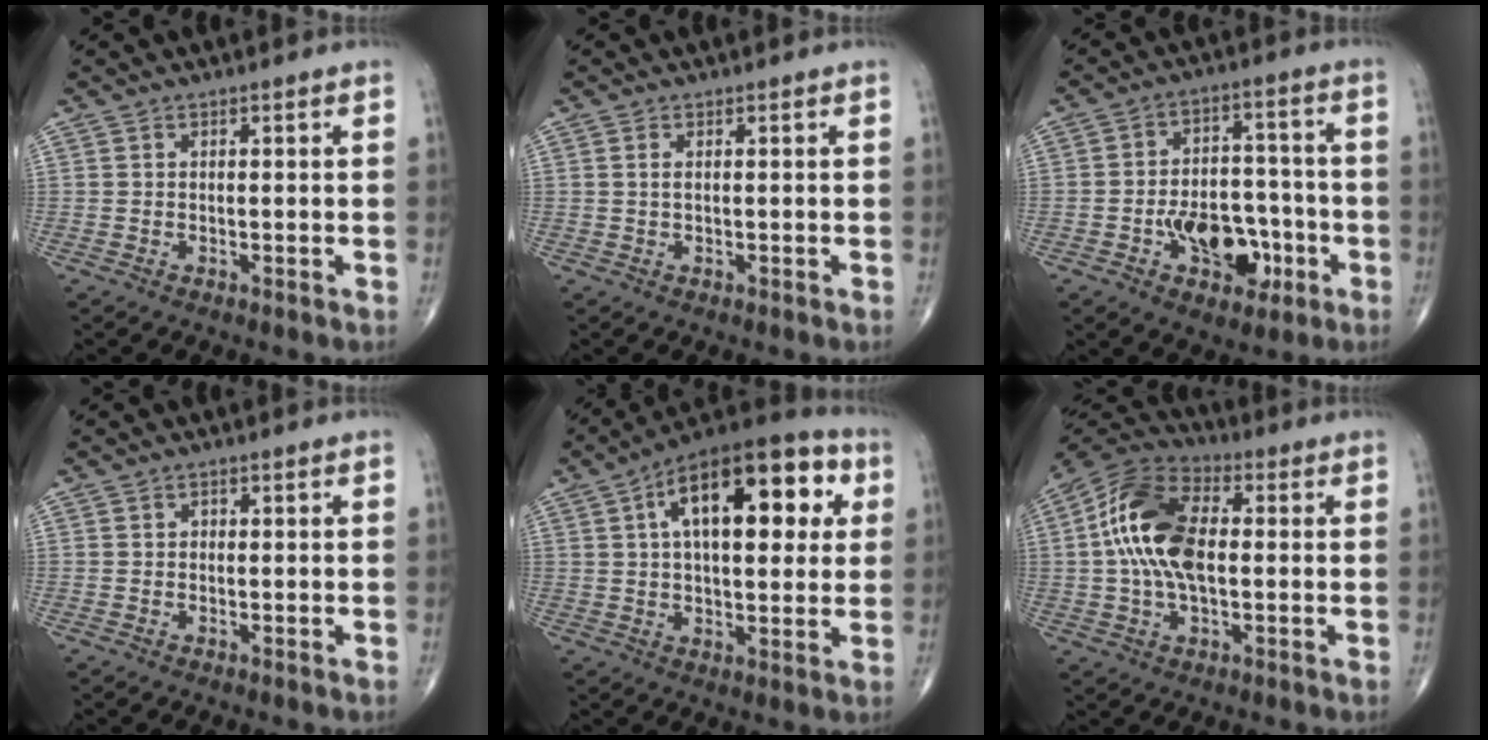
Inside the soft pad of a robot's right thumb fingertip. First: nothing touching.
{"total": 1.0, "force": [0.3, 0.4, 0.9], "torque": [-0.022, 0.004, 0.007]}
{"total": 13.1, "force": [-4.8, 8.2, 9.0], "torque": [-0.099, 0.042, -0.068]}
{"total": 0.6, "force": [0.1, 0.5, 0.3], "torque": [0.000, 0.002, -0.001]}
{"total": 22.3, "force": [6.5, 10.5, 18.5], "torque": [-0.255, 0.020, 0.091]}
{"total": 16.0, "force": [1.2, 8.8, 13.4], "torque": [-0.261, 0.026, 0.012]}